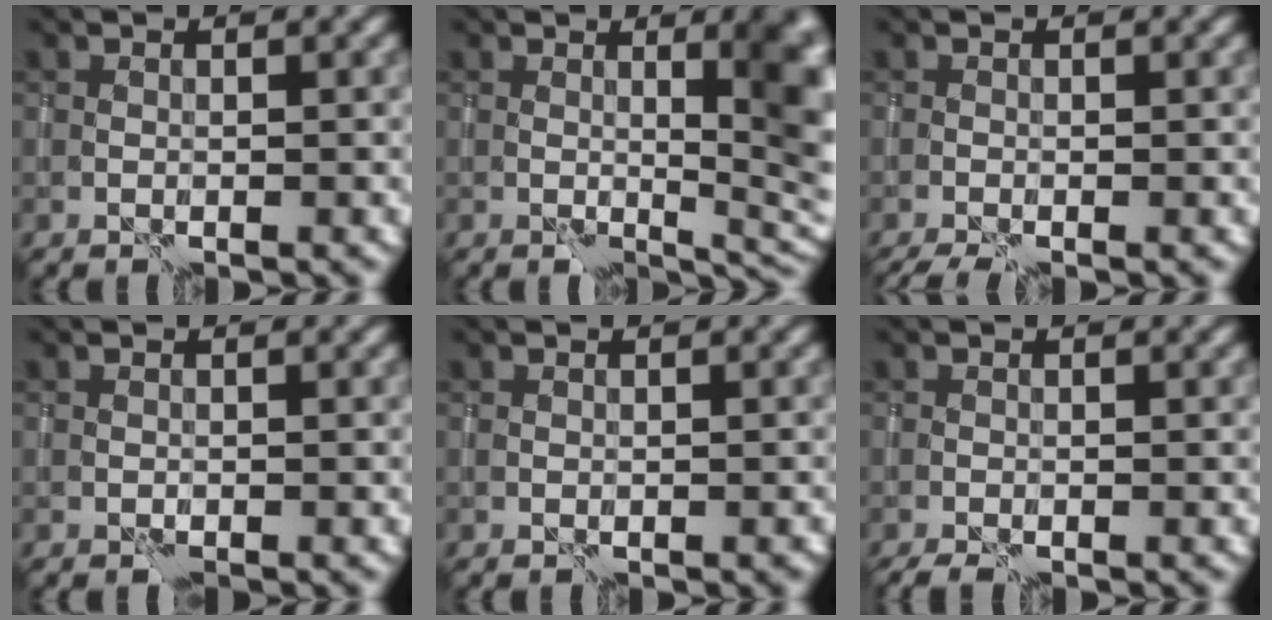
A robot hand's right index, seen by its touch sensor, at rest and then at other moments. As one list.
[{"total": 9.2, "force": [1.0, 3.0, 8.7], "torque": [-0.084, 0.004, 0.020]}, {"total": 2.6, "force": [-1.8, 0.7, 1.7], "torque": [-0.029, -0.007, -0.029]}, {"total": 0.0}, {"total": 0.6, "force": [-0.3, 0.4, 0.3], "torque": [-0.004, -0.002, 0.000]}, {"total": 2.3, "force": [-1.7, 0.7, 1.4], "torque": [-0.030, -0.006, -0.024]}]